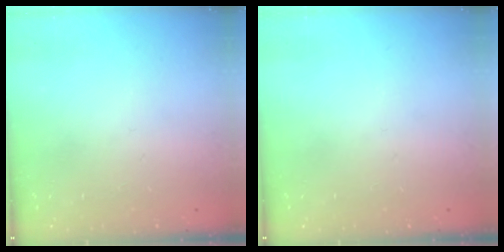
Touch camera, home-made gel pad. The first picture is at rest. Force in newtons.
{"total": 0.0}